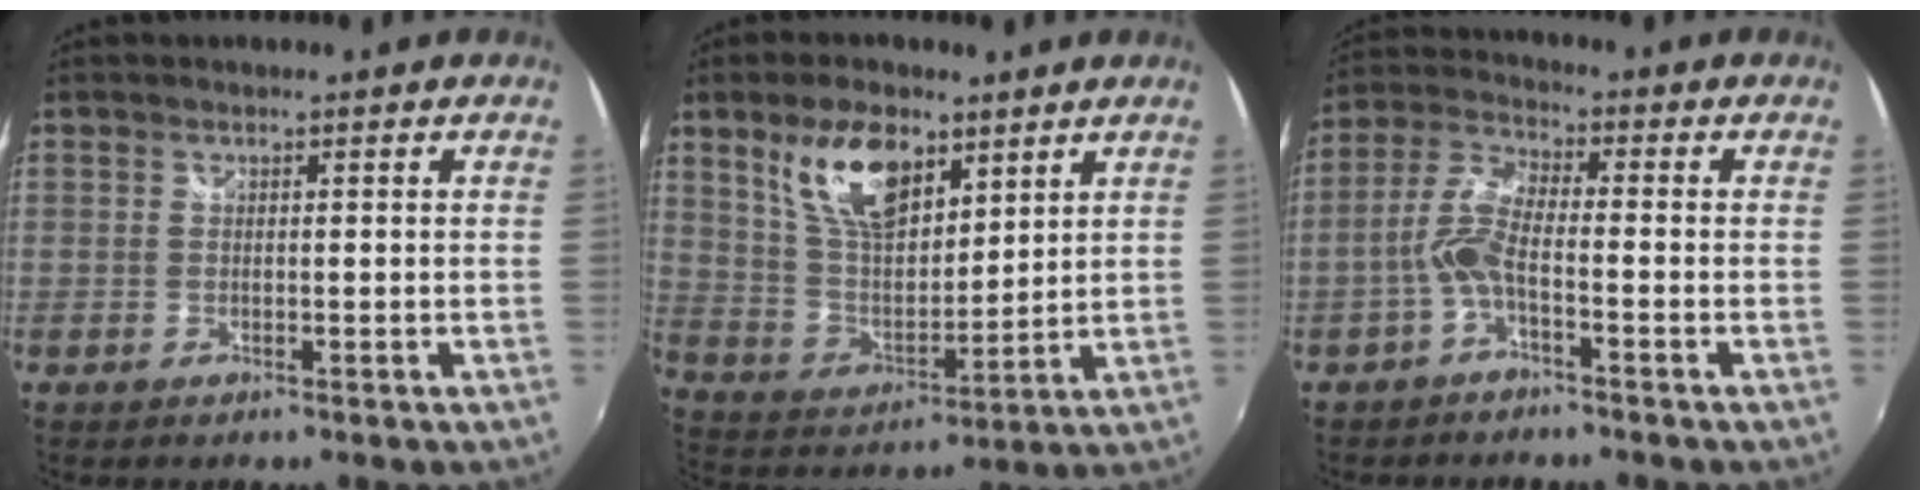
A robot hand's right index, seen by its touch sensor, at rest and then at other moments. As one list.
[{"total": 14.0, "force": [8.0, 6.8, 9.3], "torque": [-0.171, 0.010, 0.160]}, {"total": 5.7, "force": [-2.2, 1.5, 5.0], "torque": [-0.118, 0.016, -0.044]}]